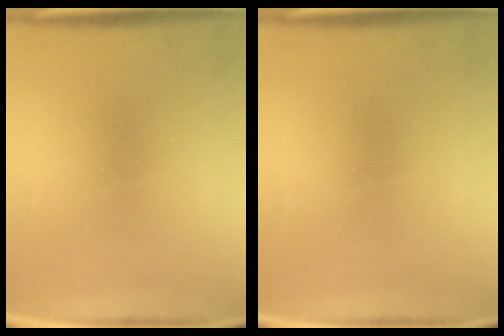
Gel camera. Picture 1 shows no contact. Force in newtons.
{"total": 0.0}